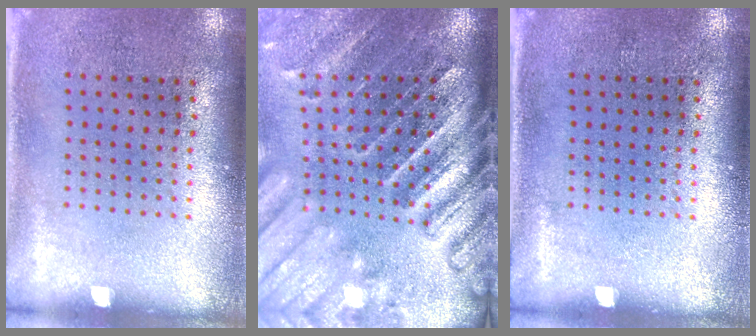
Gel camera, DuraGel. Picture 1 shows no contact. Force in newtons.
{"total": 4.2, "press": 3.5, "slide": 2.3}
{"total": 0.0}